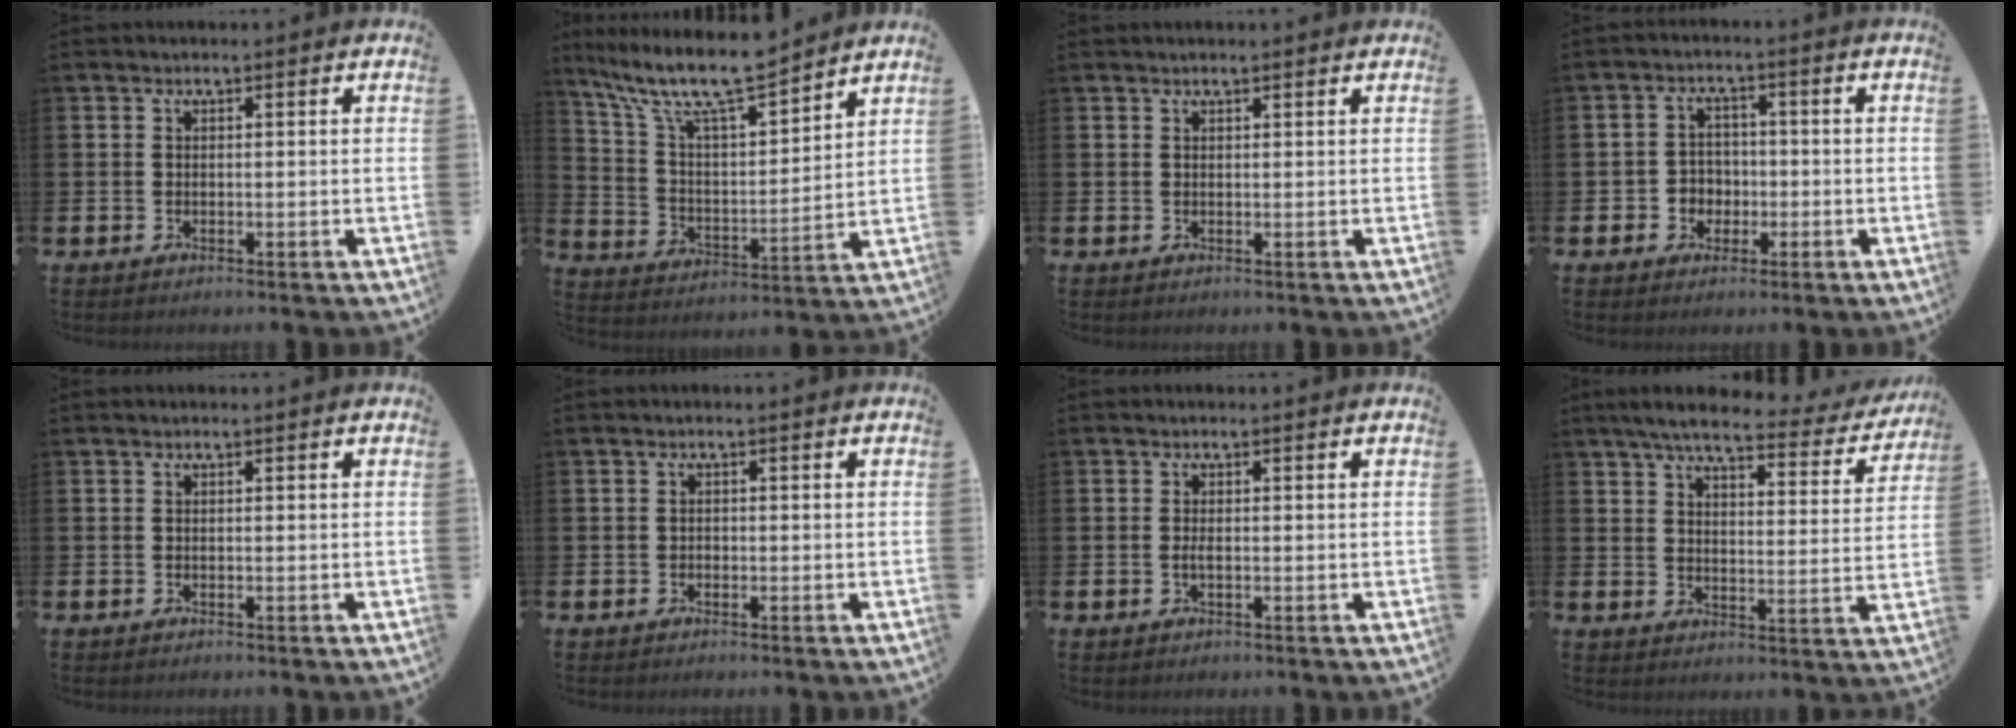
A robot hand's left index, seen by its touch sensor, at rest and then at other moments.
{"total": 11.1, "force": [9.9, 1.7, 4.8], "torque": [-0.130, -0.057, 0.172]}
{"total": 0.7, "force": [0.7, -0.1, 0.2], "torque": [0.004, -0.004, 0.010]}
{"total": 3.1, "force": [-1.0, 2.9, 0.6], "torque": [-0.024, 0.005, -0.026]}
{"total": 0.0}
{"total": 0.6, "force": [-0.4, 0.5, 0.1], "torque": [-0.010, 0.006, -0.007]}
{"total": 0.9, "force": [-0.2, 0.3, 0.9], "torque": [-0.025, 0.004, -0.003]}
{"total": 6.2, "force": [5.4, 1.2, 2.8], "torque": [-0.063, -0.031, 0.085]}